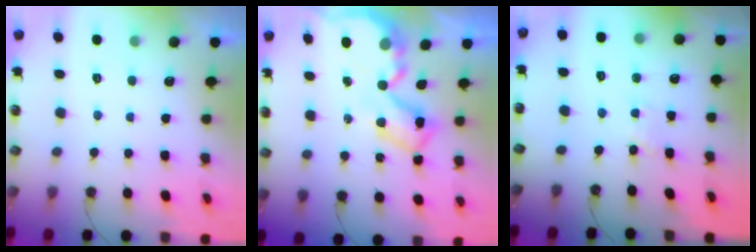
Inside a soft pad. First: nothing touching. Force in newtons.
{"total": 8.2, "press": 8.2, "slide": 0.7}
{"total": 1.7, "press": 1.7, "slide": 0.2}